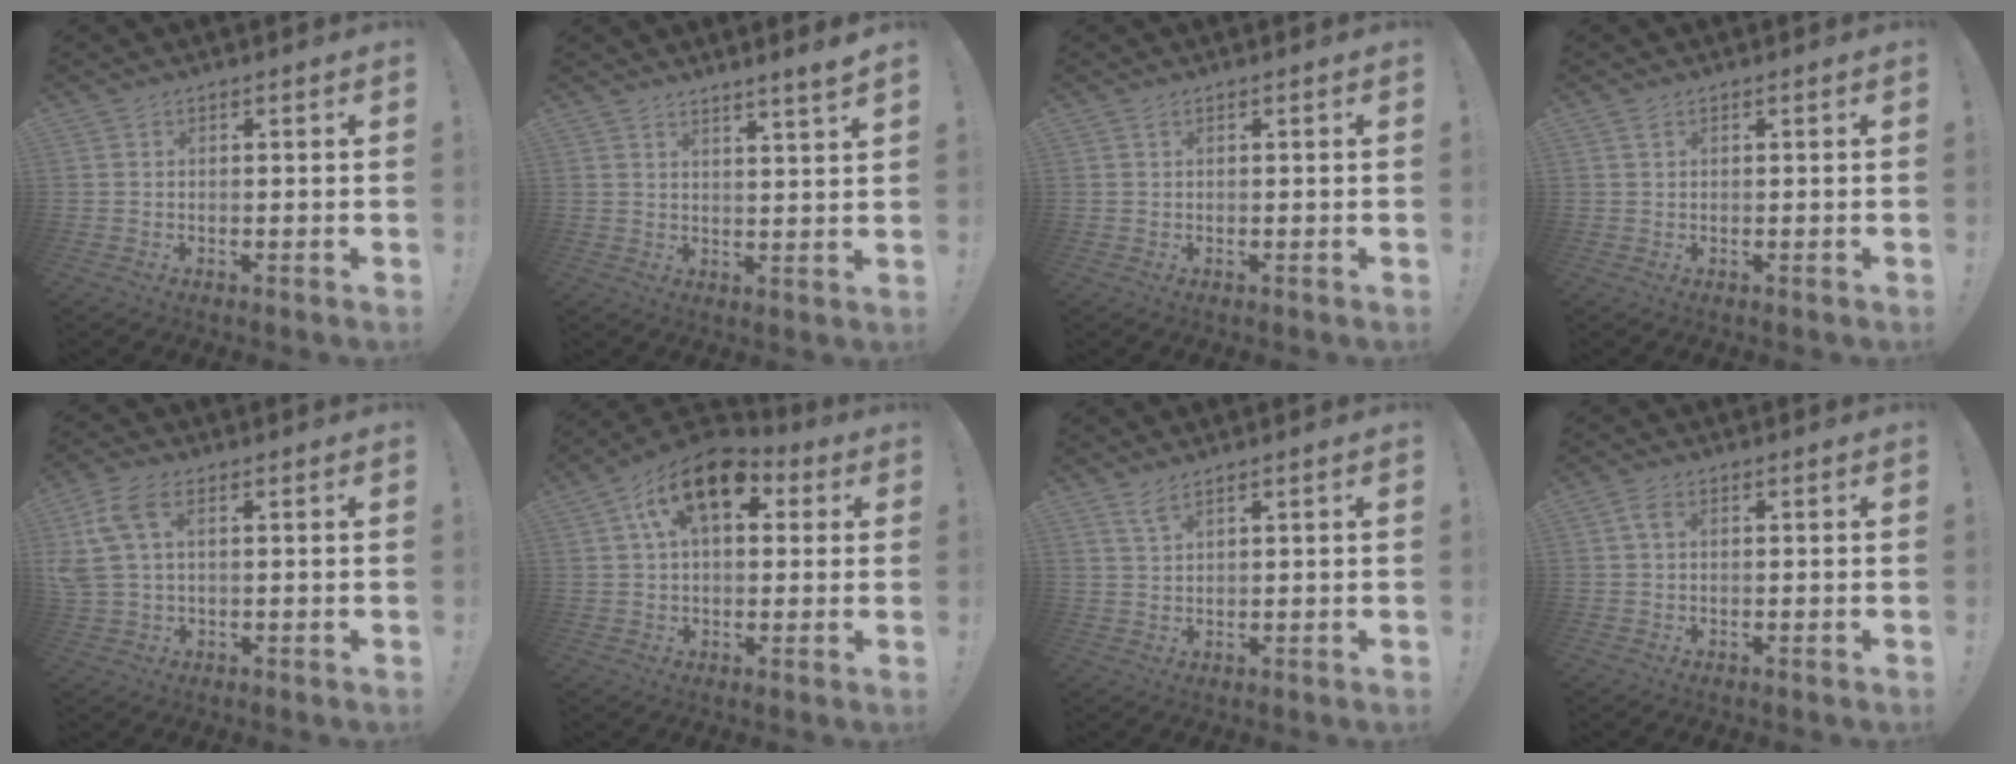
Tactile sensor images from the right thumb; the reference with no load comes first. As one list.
[{"total": 4.5, "force": [3.6, -0.6, 2.5], "torque": [-0.032, -0.027, 0.058]}, {"total": 0.0}, {"total": 1.1, "force": [0.7, 0.4, 0.8], "torque": [-0.009, -0.001, 0.011]}, {"total": 10.0, "force": [2.7, 5.7, 7.7], "torque": [-0.160, -0.005, 0.055]}, {"total": 15.4, "force": [6.3, 8.5, 11.2], "torque": [-0.177, -0.014, 0.113]}, {"total": 3.0, "force": [2.3, 0.5, 2.0], "torque": [-0.038, -0.008, 0.039]}, {"total": 2.4, "force": [0.5, 1.2, 1.9], "torque": [-0.038, 0.006, 0.009]}]